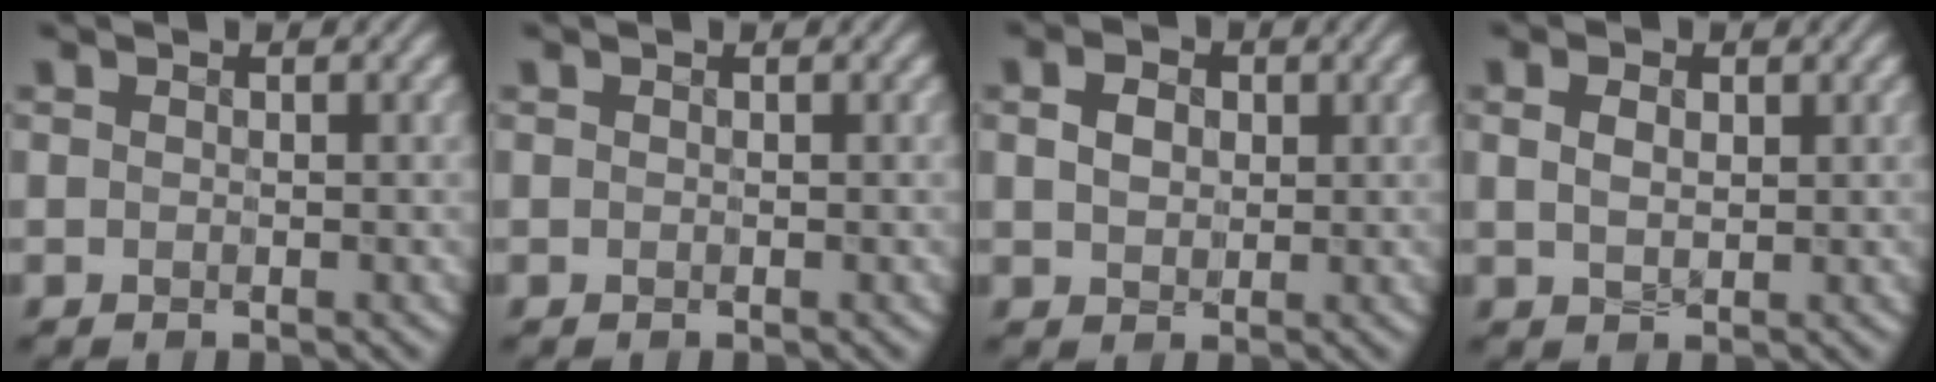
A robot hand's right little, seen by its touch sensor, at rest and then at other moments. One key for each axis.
{"total": 0.0}
{"total": 2.0, "fx": 0.0, "fy": 1.6, "fz": 1.1, "tx": -0.032, "ty": 0.000, "tz": 0.007}
{"total": 1.2, "fx": 0.1, "fy": 0.8, "fz": 0.9, "tx": -0.028, "ty": -0.003, "tz": 0.016}